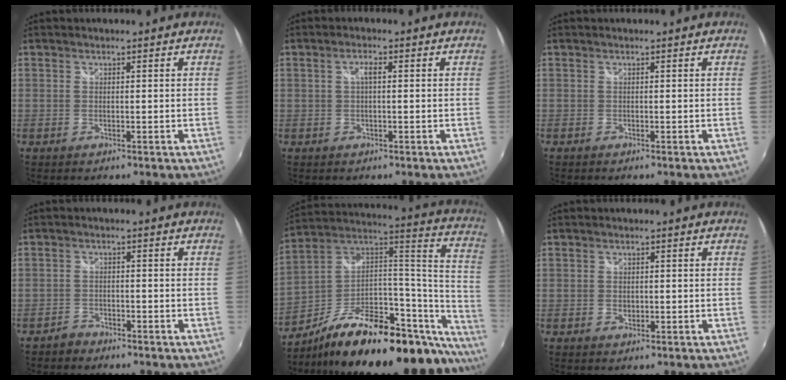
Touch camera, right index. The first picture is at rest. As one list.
[{"total": 1.7, "force": [0.1, 0.6, 1.6], "torque": [-0.031, 0.006, -0.001]}, {"total": 0.0}, {"total": 2.4, "force": [-2.2, 1.0, 0.0], "torque": [-0.006, 0.004, -0.043]}, {"total": 33.8, "force": [-23.9, 12.1, 20.5], "torque": [-0.266, 0.026, -0.366]}, {"total": 1.3, "force": [-0.3, 1.1, 0.6], "torque": [-0.009, 0.001, -0.005]}]